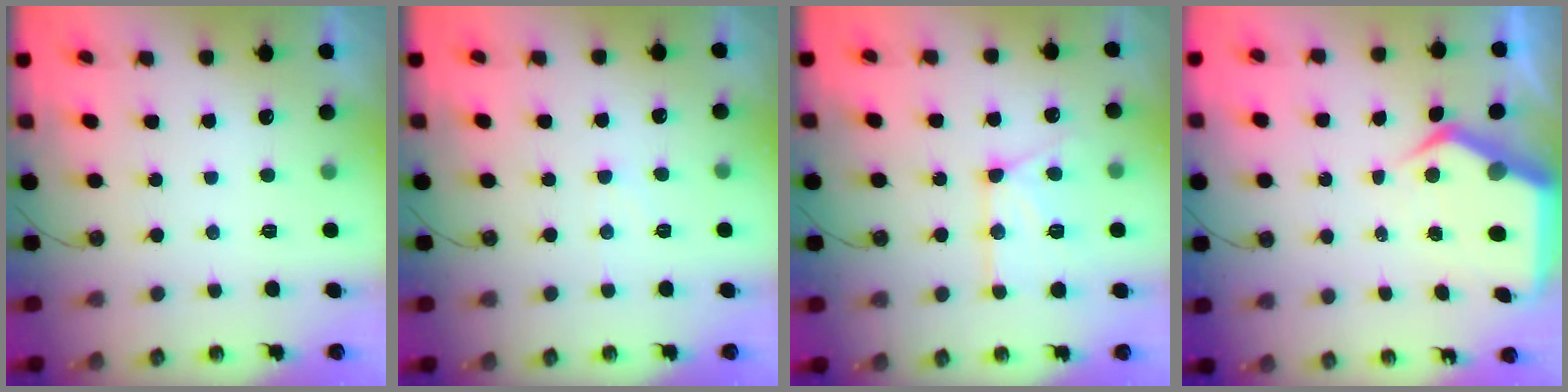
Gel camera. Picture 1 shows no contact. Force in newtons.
{"total": 3.9, "press": 3.8, "slide": 0.5}
{"total": 13.4, "press": 13.3, "slide": 1.2}
{"total": 8.4, "press": 8.3, "slide": 1.2}